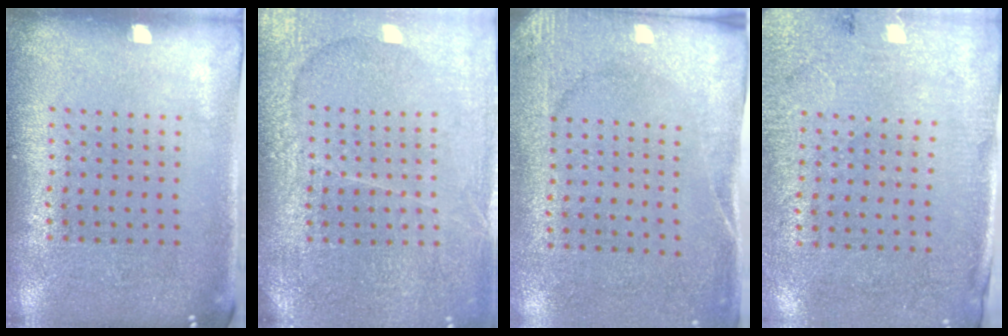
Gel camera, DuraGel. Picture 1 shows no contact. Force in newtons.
{"total": 3.5, "press": 3.2, "slide": 1.4}
{"total": 2.6, "press": 2.0, "slide": 1.6}
{"total": 2.6, "press": 2.2, "slide": 1.4}